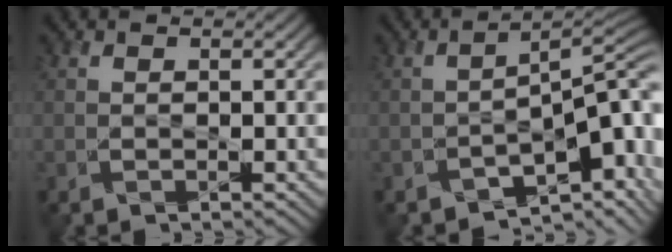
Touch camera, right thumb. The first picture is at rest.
{"total": 8.5, "force": [-3.7, 3.5, 6.9], "torque": [-0.097, -0.014, -0.058]}